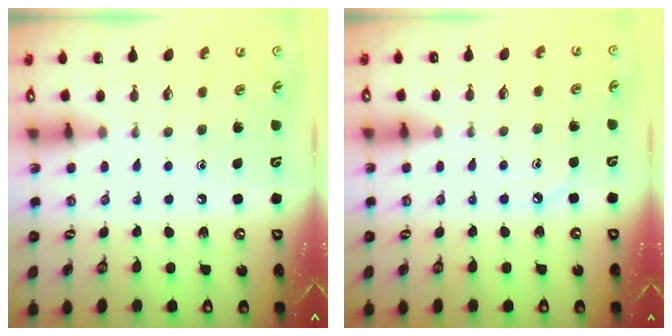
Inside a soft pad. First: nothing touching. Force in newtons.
{"total": 3.4, "press": 3.3, "slide": 0.5}